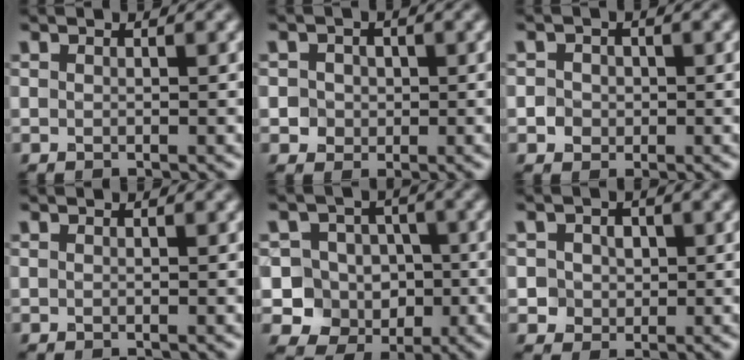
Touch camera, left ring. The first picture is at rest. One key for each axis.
{"total": 2.9, "fx": 0.4, "fy": 2.7, "fz": 0.9, "tx": -0.003, "ty": 0.009, "tz": 0.002}
{"total": 2.7, "fx": 0.2, "fy": 2.5, "fz": 0.9, "tx": 0.002, "ty": 0.008, "tz": -0.009}
{"total": 0.0}
{"total": 7.6, "fx": -1.6, "fy": 7.0, "fz": 2.4, "tx": -0.032, "ty": 0.017, "tz": -0.057}
{"total": 3.0, "fx": 0.5, "fy": 2.7, "fz": 1.0, "tx": -0.008, "ty": 0.007, "tz": 0.007}